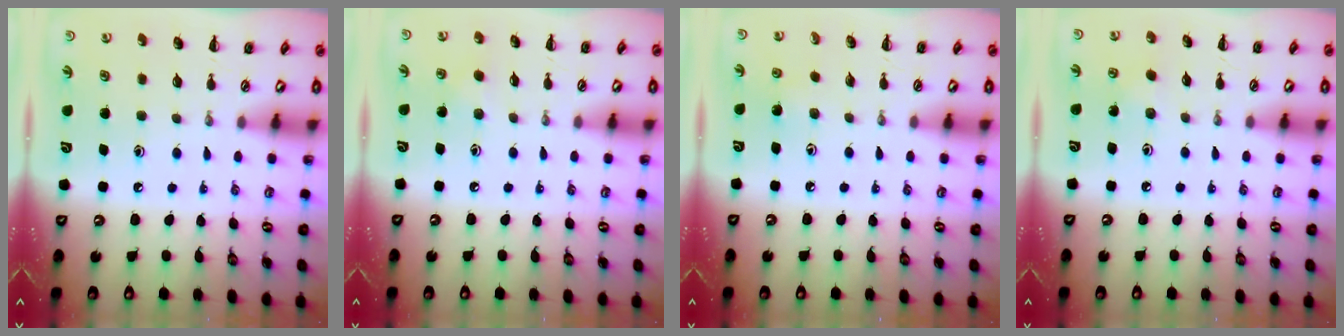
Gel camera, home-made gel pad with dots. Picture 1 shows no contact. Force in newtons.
{"total": 4.6, "press": 4.5, "slide": 0.8}
{"total": 3.0, "press": 2.8, "slide": 1.0}
{"total": 2.9, "press": 2.7, "slide": 0.8}